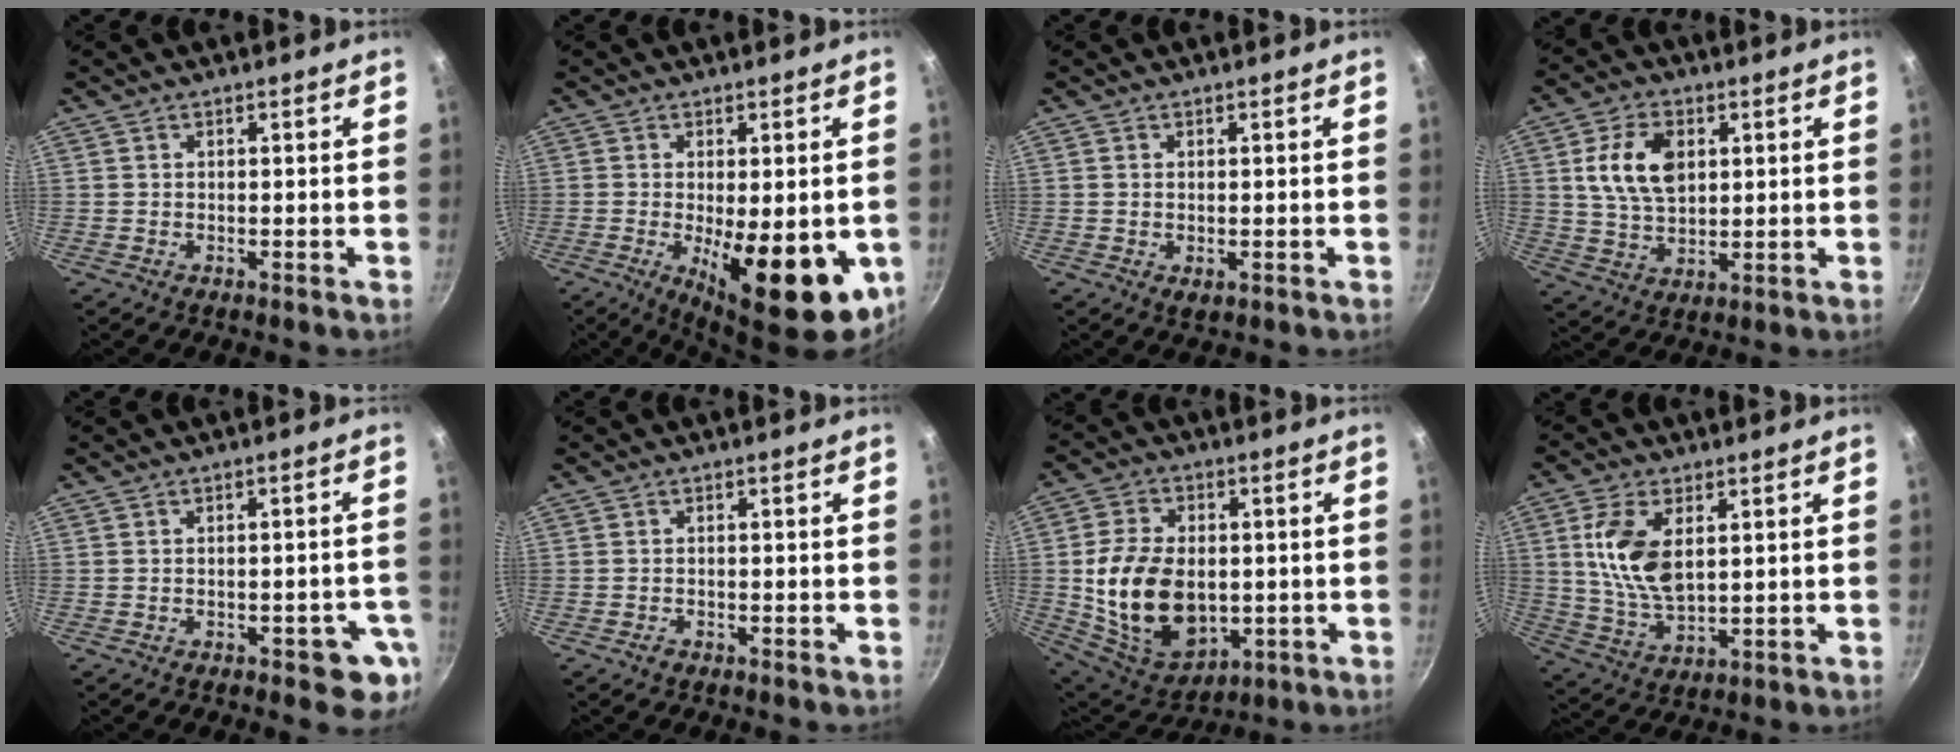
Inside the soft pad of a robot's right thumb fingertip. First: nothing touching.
{"total": 16.6, "force": [-3.6, 6.2, 15.0], "torque": [-0.188, -0.012, -0.038]}
{"total": 1.6, "force": [-0.1, 0.9, 1.3], "torque": [-0.019, -0.004, -0.001]}
{"total": 10.8, "force": [2.7, 7.0, 7.8], "torque": [-0.129, -0.006, 0.049]}
{"total": 6.3, "force": [-2.4, 2.9, 5.0], "torque": [-0.035, 0.015, -0.024]}
{"total": 1.1, "force": [-0.8, 0.6, 0.5], "torque": [-0.011, 0.007, -0.014]}
{"total": 18.6, "force": [-1.1, 12.7, 13.6], "torque": [-0.224, -0.005, 0.001]}
{"total": 11.4, "force": [2.8, 6.1, 9.2], "torque": [-0.176, -0.016, 0.060]}